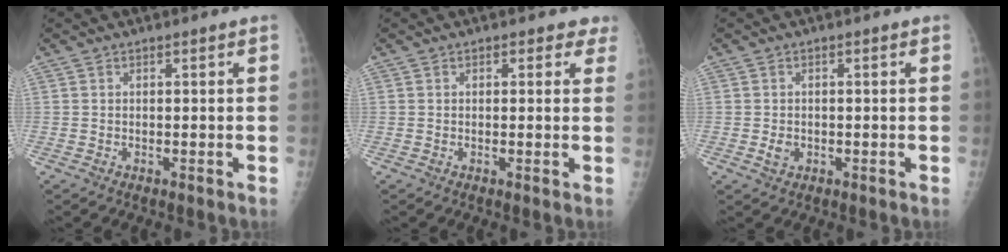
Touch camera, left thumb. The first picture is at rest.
{"total": 2.5, "force": [1.6, 1.7, 0.9], "torque": [0.021, -0.004, 0.010]}
{"total": 1.8, "force": [-0.6, 1.4, 1.0], "torque": [-0.011, 0.002, -0.006]}